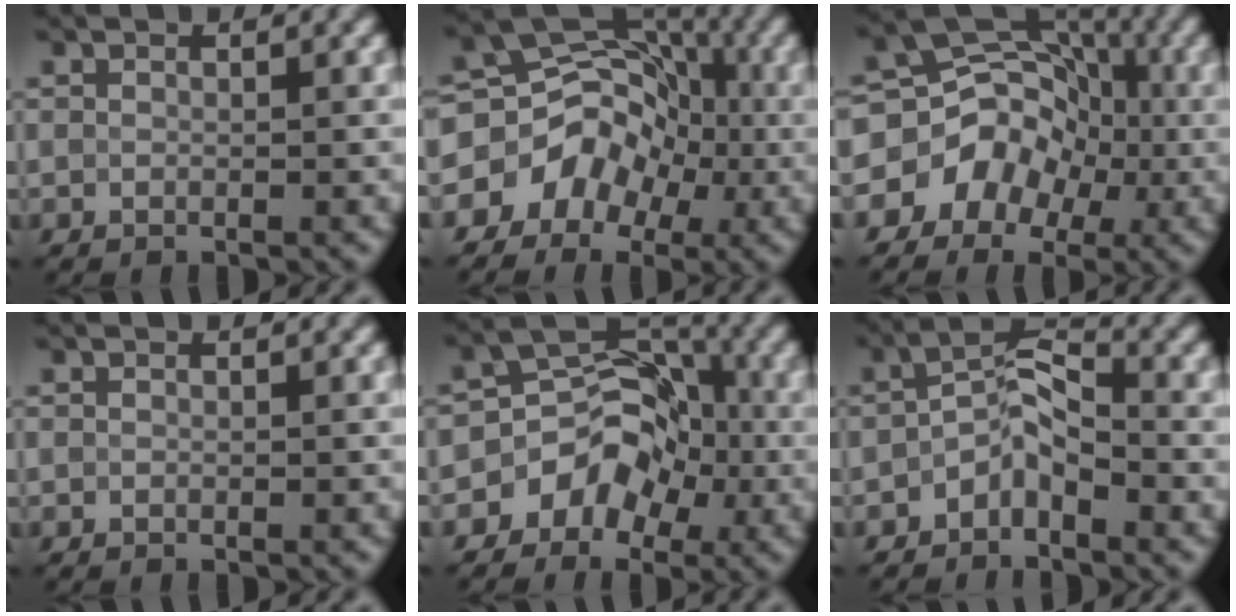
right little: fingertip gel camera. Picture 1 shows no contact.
{"total": 6.8, "force": [-2.0, 5.5, 3.4], "torque": [-0.032, 0.014, -0.045]}
{"total": 7.7, "force": [-1.9, 6.5, 3.5], "torque": [-0.020, 0.011, -0.053]}
{"total": 0.0}
{"total": 5.8, "force": [-2.3, 4.4, 3.1], "torque": [-0.027, 0.011, -0.045]}
{"total": 3.6, "force": [-1.6, 1.7, 2.7], "torque": [-0.046, 0.017, -0.039]}